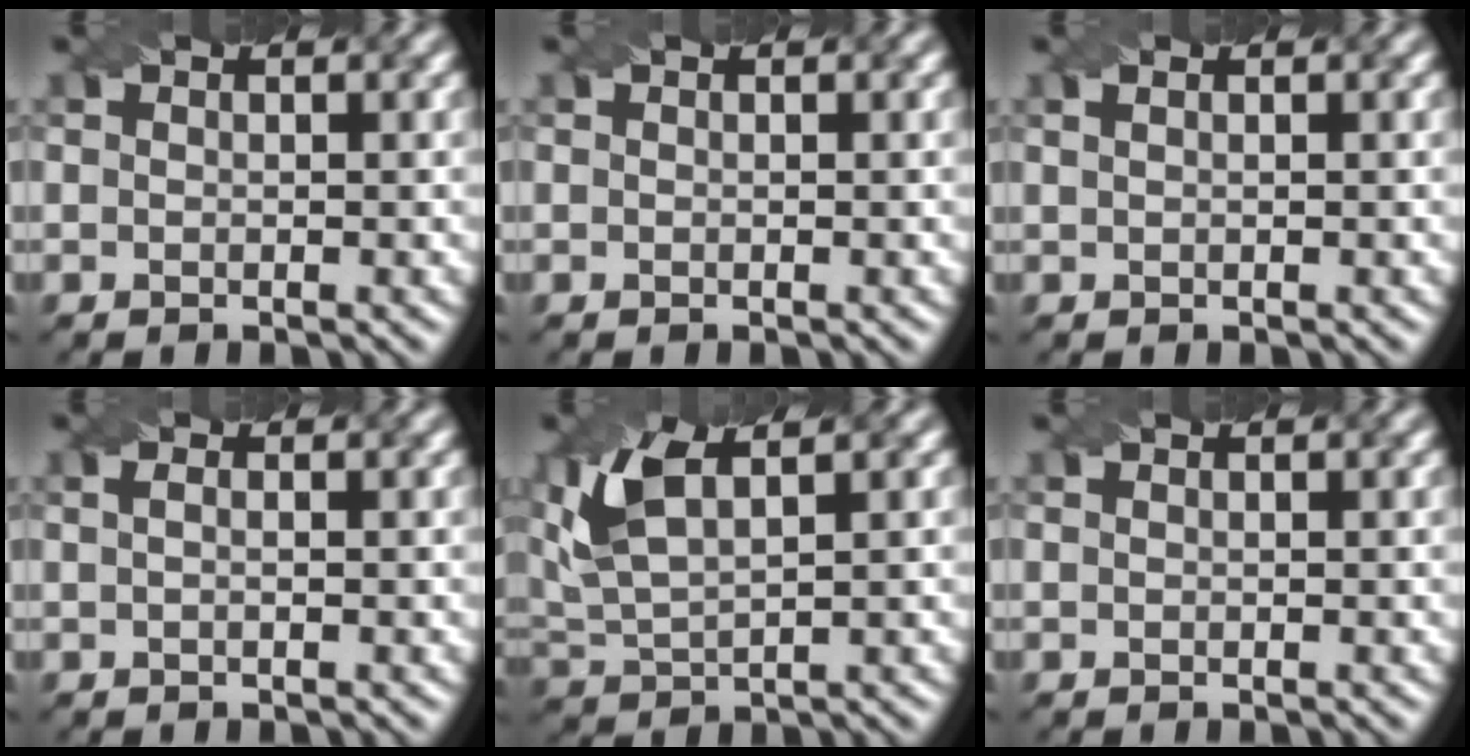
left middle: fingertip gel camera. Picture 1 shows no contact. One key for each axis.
{"total": 0.0}
{"total": 1.3, "fx": 0.8, "fy": 0.6, "fz": 0.9, "tx": -0.011, "ty": 0.000, "tz": 0.001}
{"total": 1.1, "fx": 0.3, "fy": 0.5, "fz": 0.9, "tx": -0.010, "ty": -0.001, "tz": -0.005}
{"total": 5.7, "fx": 2.6, "fy": 2.4, "fz": 4.6, "tx": -0.112, "ty": 0.012, "tz": 0.052}
{"total": 0.0}